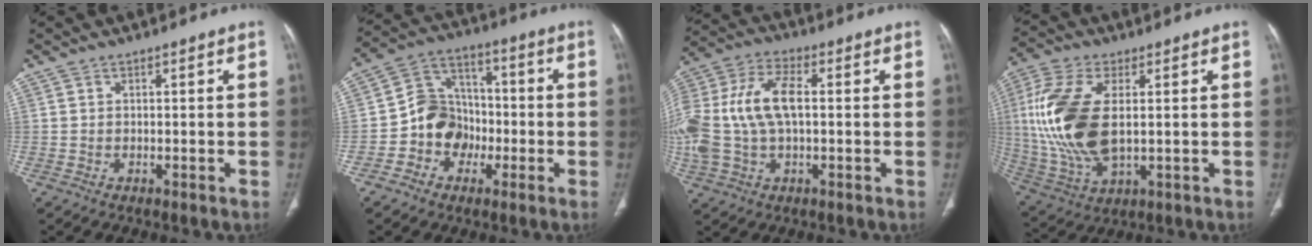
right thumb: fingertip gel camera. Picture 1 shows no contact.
{"total": 11.2, "force": [-3.2, 9.8, 4.4], "torque": [-0.027, 0.041, -0.064]}
{"total": 17.9, "force": [0.9, 9.8, 14.9], "torque": [-0.342, 0.025, 0.015]}
{"total": 18.4, "force": [1.6, 9.4, 15.7], "torque": [-0.354, -0.010, 0.037]}